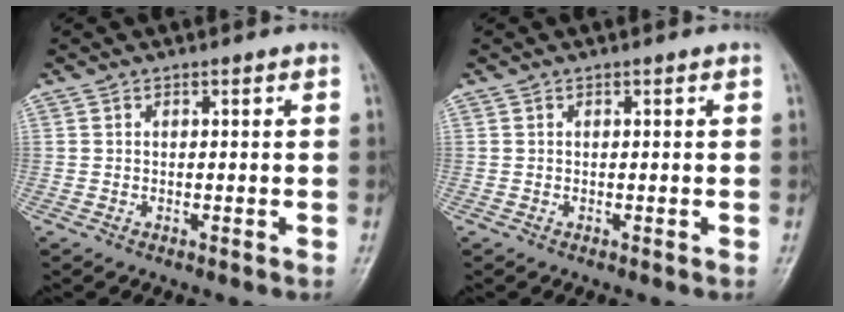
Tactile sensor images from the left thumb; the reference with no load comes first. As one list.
[{"total": 0.0}]